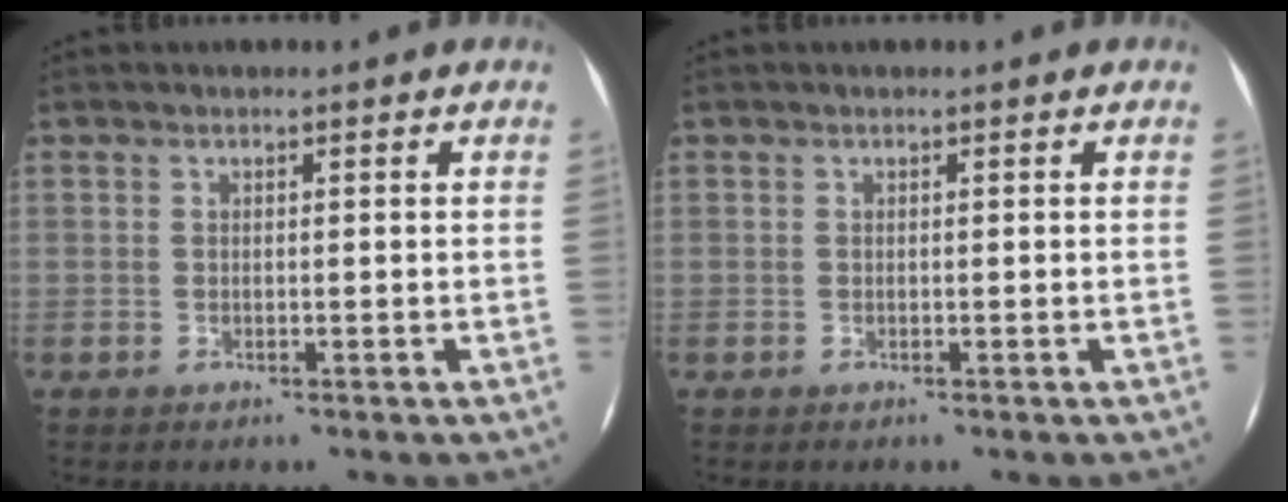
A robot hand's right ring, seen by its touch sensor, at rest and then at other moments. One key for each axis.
{"total": 0.0}